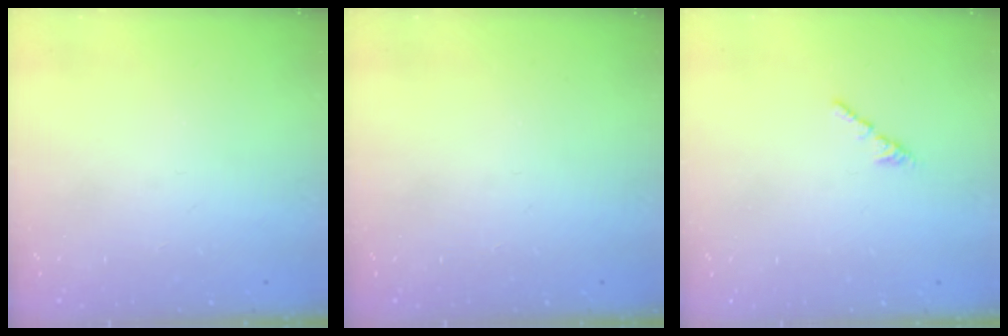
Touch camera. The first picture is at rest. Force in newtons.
{"total": 0.0}
{"total": 0.8, "press": 0.7, "slide": 0.5}